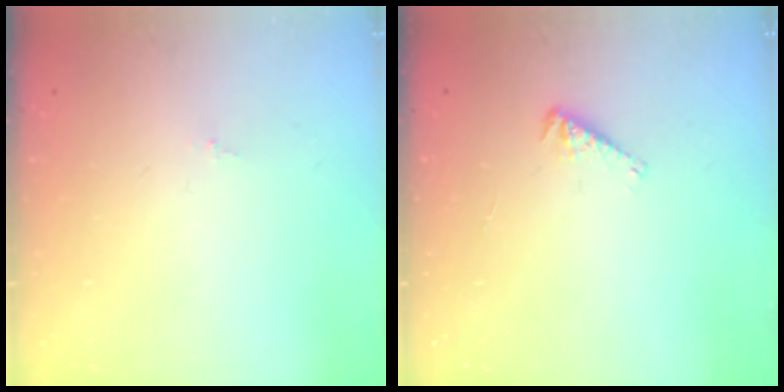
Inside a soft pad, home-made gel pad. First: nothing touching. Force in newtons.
{"total": 3.9, "press": 3.8, "slide": 0.7}